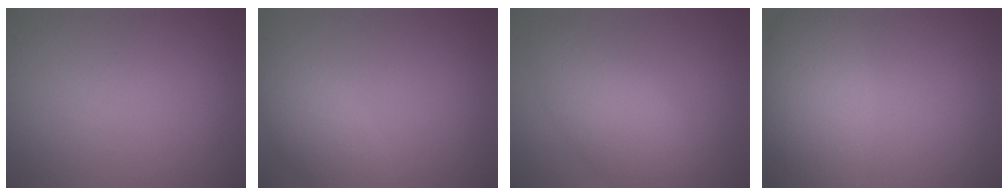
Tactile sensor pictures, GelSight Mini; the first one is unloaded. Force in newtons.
{"total": 3.0, "press": 3.0, "slide": 0.1}
{"total": 4.8, "press": 4.8, "slide": 0.2}
{"total": 5.6, "press": 5.6, "slide": 0.2}